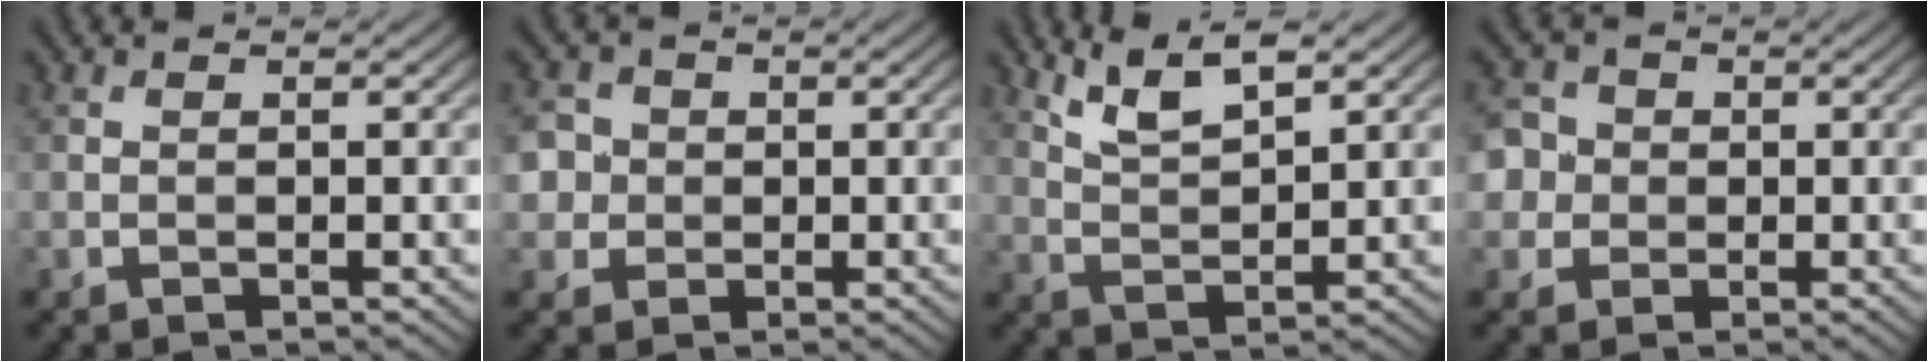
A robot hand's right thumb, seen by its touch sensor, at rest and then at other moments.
{"total": 4.2, "force": [0.5, 4.1, 1.1], "torque": [-0.029, 0.007, -0.001]}
{"total": 5.6, "force": [3.9, 1.2, 3.8], "torque": [-0.092, 0.004, 0.084]}
{"total": 5.0, "force": [0.5, 4.7, 1.5], "torque": [-0.037, 0.015, -0.009]}